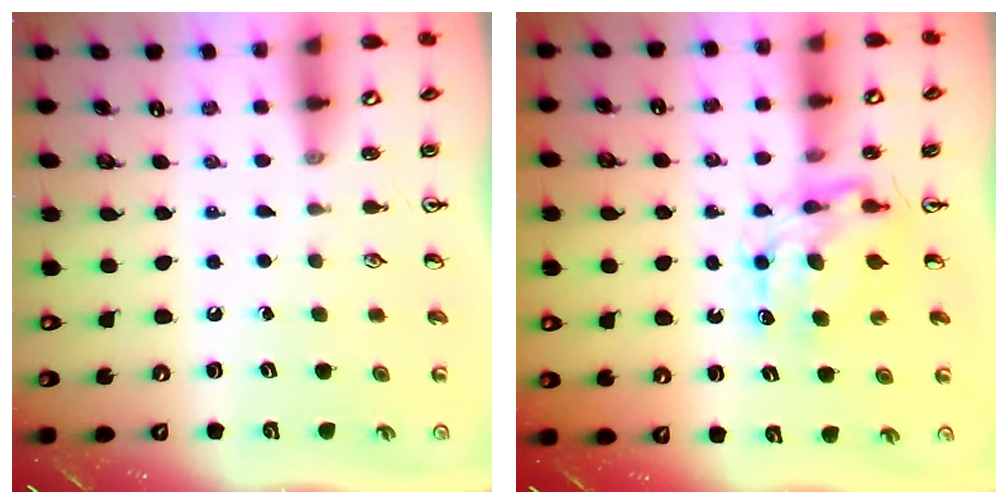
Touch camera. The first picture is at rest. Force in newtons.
{"total": 8.0, "press": 8.0, "slide": 0.6}